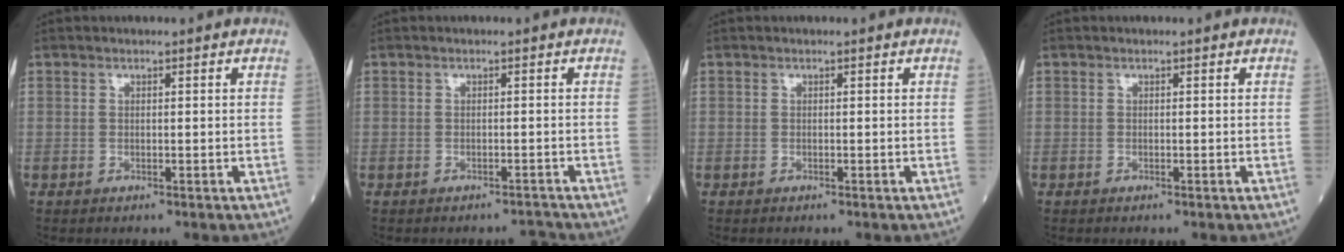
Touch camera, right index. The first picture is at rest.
{"total": 0.9, "force": [-0.9, 0.0, -0.1], "torque": [0.006, -0.004, -0.009]}
{"total": 0.0}
{"total": 0.0}